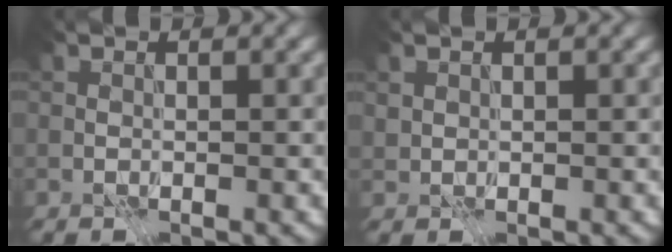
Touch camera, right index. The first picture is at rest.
{"total": 0.7, "force": [0.3, 0.6, 0.2], "torque": [-0.010, -0.003, 0.008]}